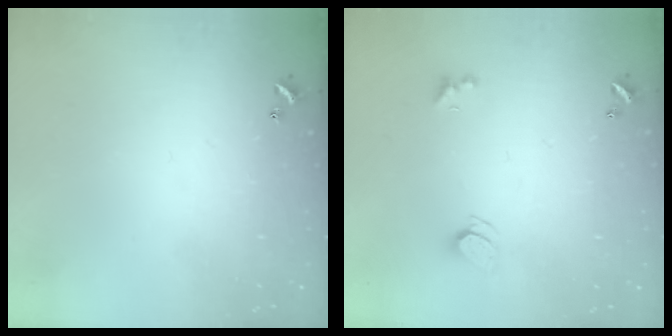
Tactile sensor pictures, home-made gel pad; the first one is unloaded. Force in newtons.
{"total": 2.1, "press": 2.1, "slide": 0.3}